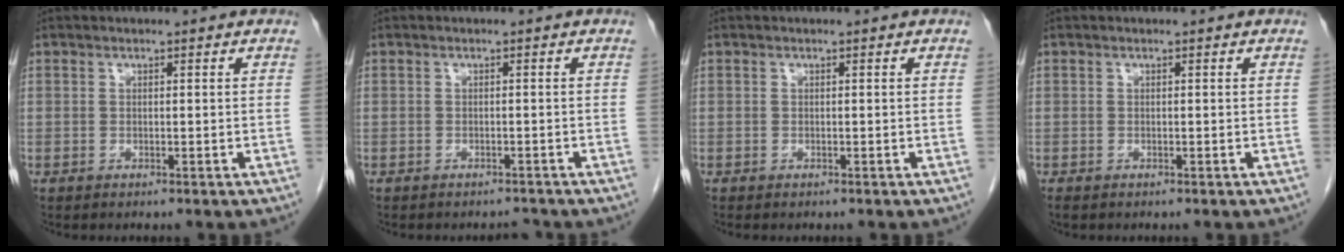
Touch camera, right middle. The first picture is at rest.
{"total": 2.3, "force": [-2.2, 0.6, 0.1], "torque": [0.001, -0.005, -0.029]}
{"total": 0.5, "force": [-0.5, 0.2, 0.1], "torque": [-0.005, 0.001, -0.007]}
{"total": 0.8, "force": [-0.6, 0.3, 0.3], "torque": [-0.007, -0.001, -0.008]}